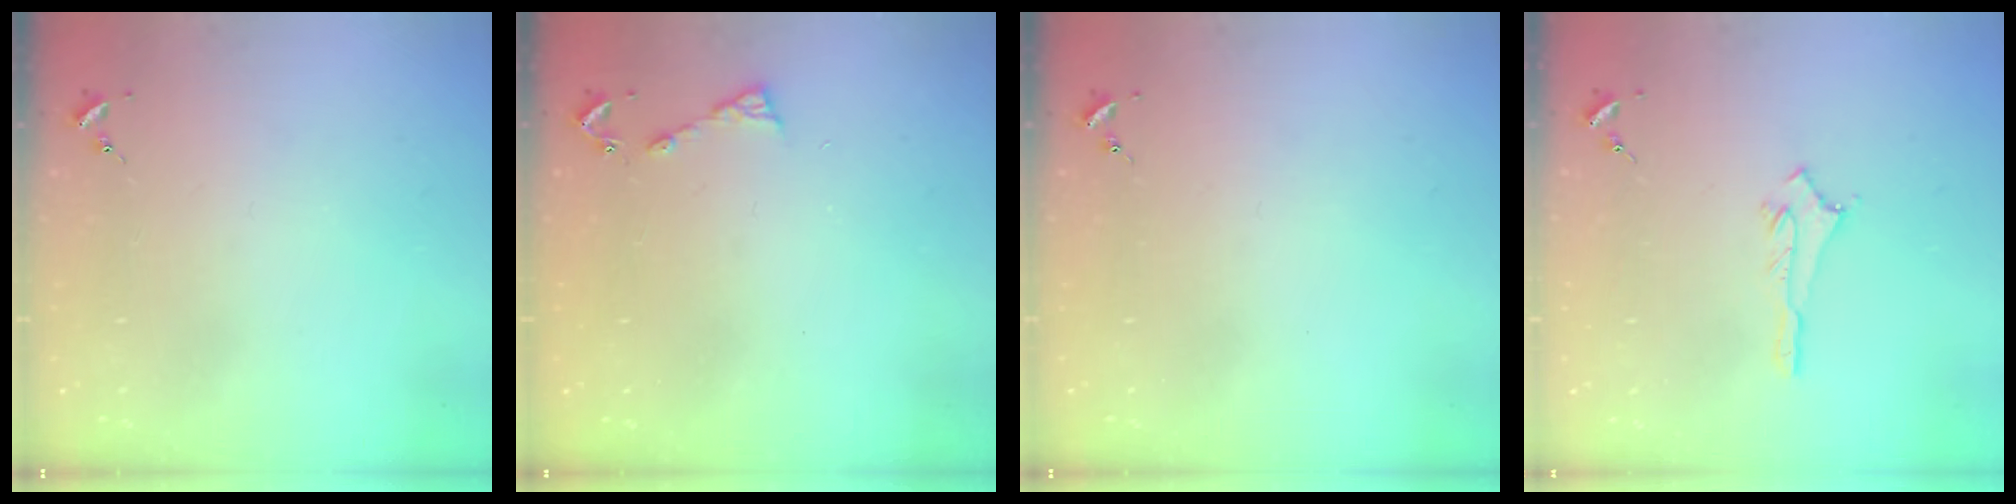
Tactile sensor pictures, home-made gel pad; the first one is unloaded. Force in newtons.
{"total": 5.6, "press": 5.6, "slide": 0.7}
{"total": 0.0}
{"total": 2.9, "press": 2.9, "slide": 0.2}